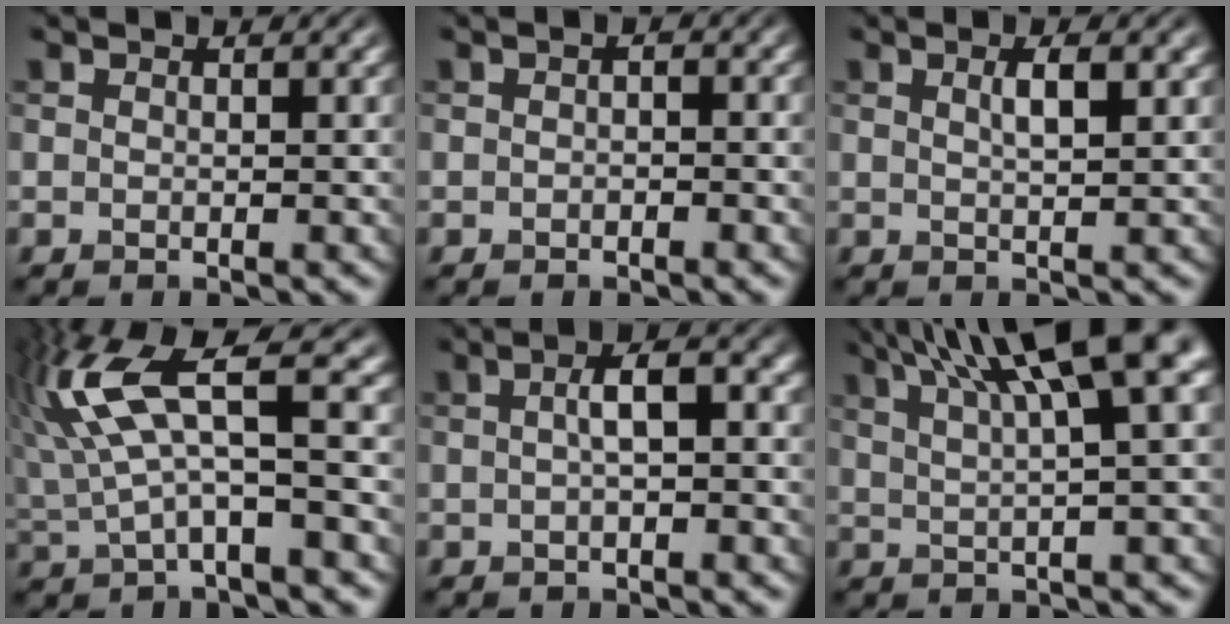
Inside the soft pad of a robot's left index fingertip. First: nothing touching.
{"total": 0.7, "force": [-0.4, 0.3, 0.5], "torque": [-0.008, 0.003, -0.008]}
{"total": 2.3, "force": [0.8, 0.6, 2.1], "torque": [-0.029, 0.006, 0.011]}
{"total": 8.4, "force": [2.1, 2.2, 7.9], "torque": [-0.179, 0.018, 0.037]}
{"total": 3.1, "force": [-0.1, 0.8, 3.0], "torque": [-0.055, 0.011, -0.004]}
{"total": 12.1, "force": [5.8, 3.0, 10.2], "torque": [-0.121, 0.034, 0.079]}